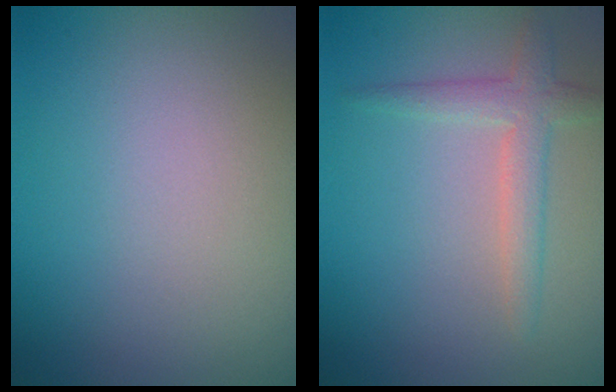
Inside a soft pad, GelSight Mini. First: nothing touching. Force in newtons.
{"total": 2.5, "press": 2.5, "slide": 0.1}